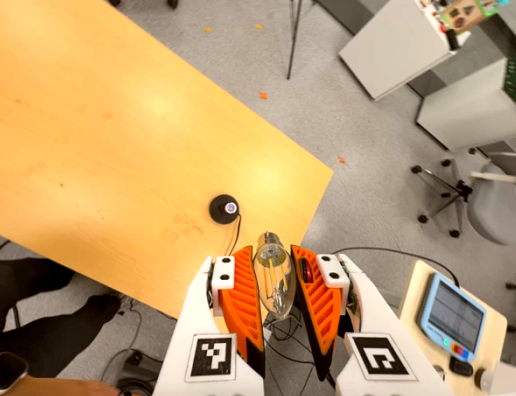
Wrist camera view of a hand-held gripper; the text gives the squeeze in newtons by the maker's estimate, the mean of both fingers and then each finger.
{"total": 12.6, "left": 13.2, "right": 11.9}